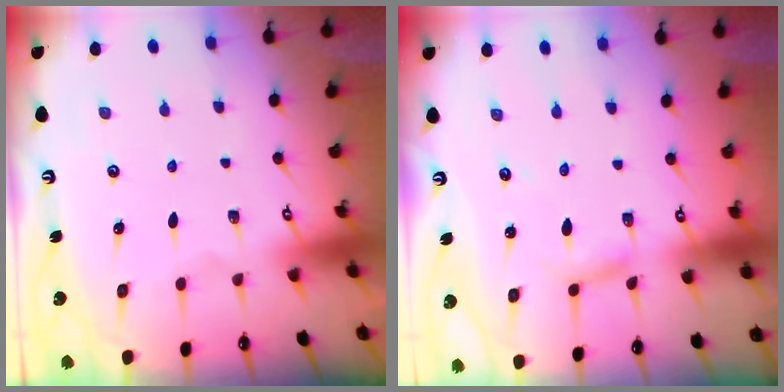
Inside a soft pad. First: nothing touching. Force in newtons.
{"total": 2.3, "press": 2.3, "slide": 0.2}